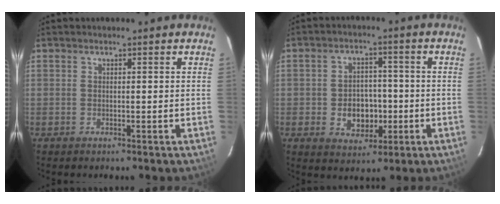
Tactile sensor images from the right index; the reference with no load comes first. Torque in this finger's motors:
{"motor_torque": [0.25, -0.11, 0.37, 0.03]}